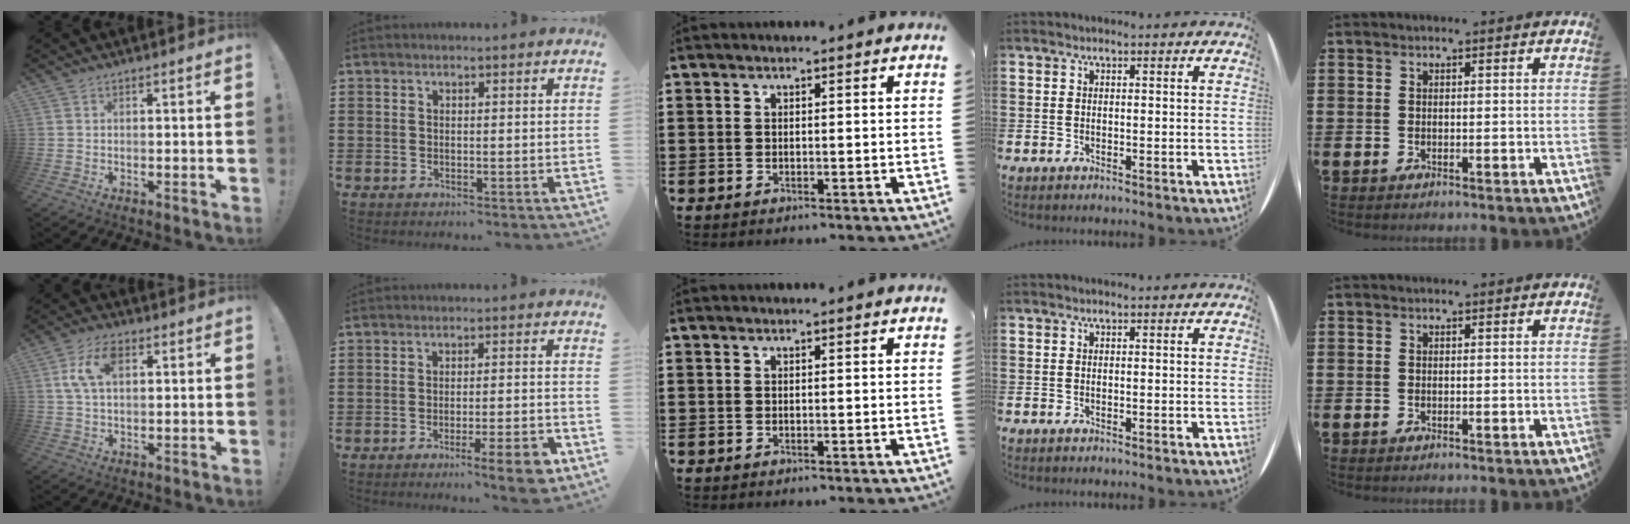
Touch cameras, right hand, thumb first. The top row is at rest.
{"thumb": {"total": 9.0, "force": [2.8, 4.8, 7.0], "torque": [-0.132, 0.005, 0.050]}, "index": {"total": 5.8, "force": [-3.4, 0.5, 4.6], "torque": [-0.070, -0.005, -0.056]}}